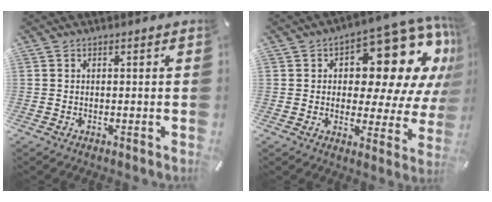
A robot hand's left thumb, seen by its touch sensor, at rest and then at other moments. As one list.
[{"total": 18.4, "force": [8.4, 9.6, 13.2], "torque": [-0.154, -0.073, 0.133]}]